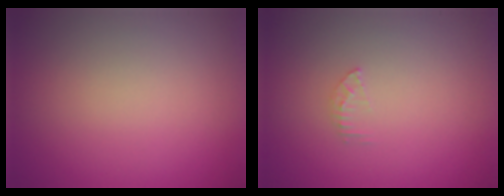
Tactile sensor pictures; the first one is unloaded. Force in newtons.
{"total": 0.9, "press": 0.9, "slide": 0.1}